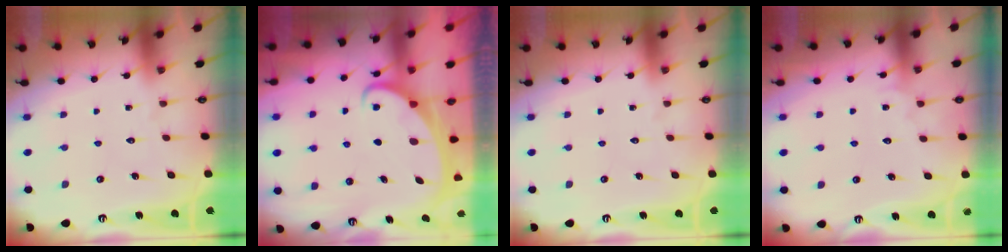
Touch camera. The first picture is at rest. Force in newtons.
{"total": 2.3, "press": 2.3, "slide": 0.3}
{"total": 0.0}
{"total": 2.6, "press": 2.6, "slide": 0.2}